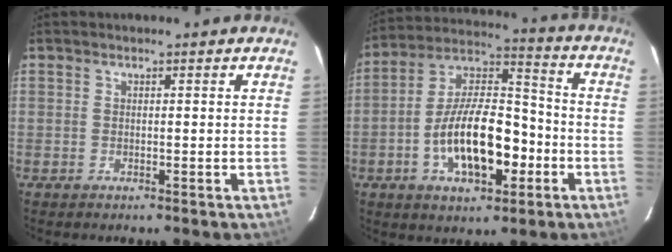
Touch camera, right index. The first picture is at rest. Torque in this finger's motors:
{"motor_torque": [1.26, -0.88, 1.05, 0.21]}